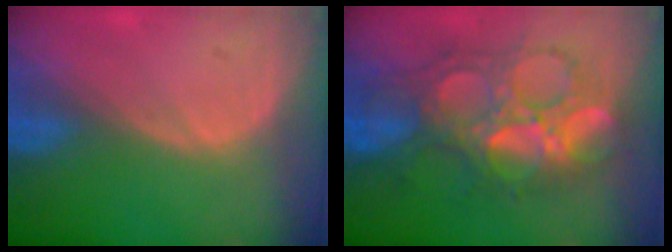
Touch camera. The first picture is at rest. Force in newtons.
{"total": 10.2, "press": 10.1, "slide": 0.7}